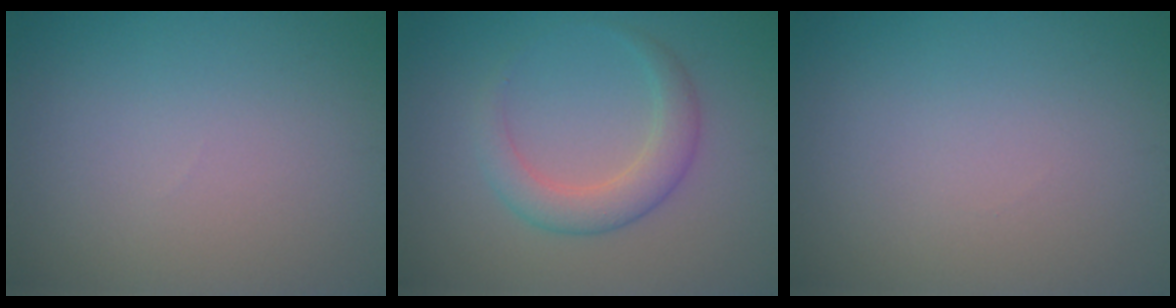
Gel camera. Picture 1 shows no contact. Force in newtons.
{"total": 3.2, "press": 3.2, "slide": 0.3}
{"total": 0.0}